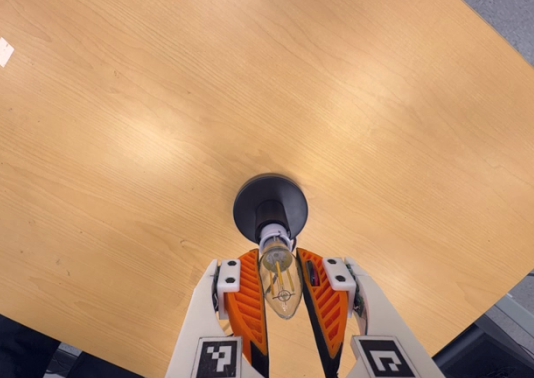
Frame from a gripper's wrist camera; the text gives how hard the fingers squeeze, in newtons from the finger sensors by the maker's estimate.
{"total": 11.3, "left": 10.3, "right": 12.3}